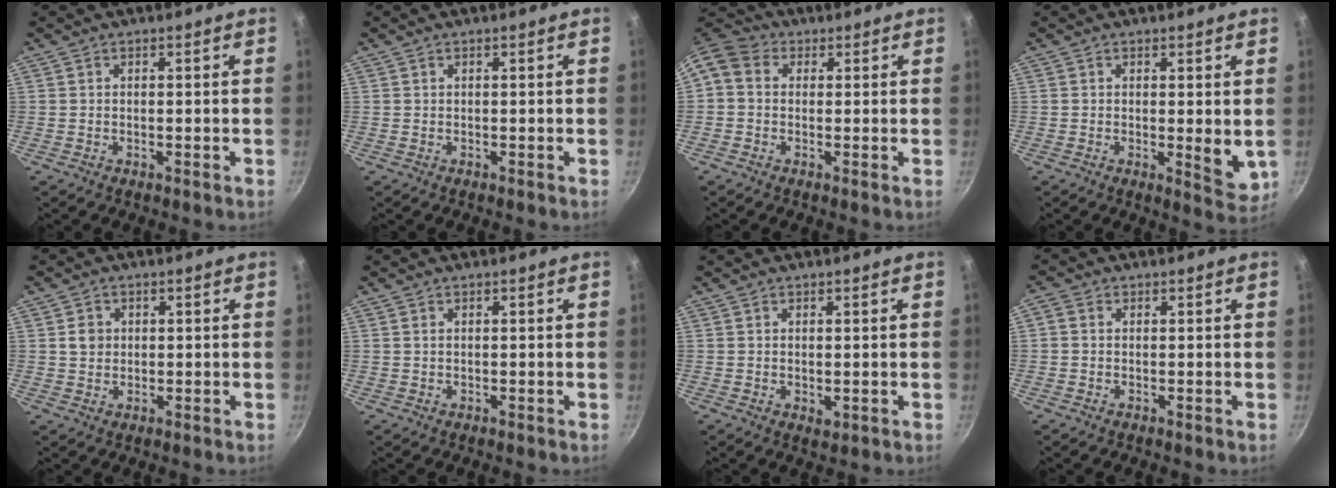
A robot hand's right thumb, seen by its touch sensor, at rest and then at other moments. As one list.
[{"total": 0.0}, {"total": 6.6, "force": [0.7, 5.4, 3.7], "torque": [-0.071, 0.022, -0.006]}, {"total": 5.2, "force": [0.2, 1.7, 5.0], "torque": [-0.069, -0.021, 0.003]}, {"total": 2.9, "force": [0.4, 2.6, 1.3], "torque": [-0.009, 0.004, 0.005]}, {"total": 0.5, "force": [0.1, 0.3, 0.4], "torque": [-0.007, 0.001, 0.001]}, {"total": 1.7, "force": [0.0, 1.0, 1.4], "torque": [-0.021, -0.005, 0.001]}, {"total": 1.5, "force": [-0.1, 1.2, 1.0], "torque": [-0.027, 0.007, -0.008]}]